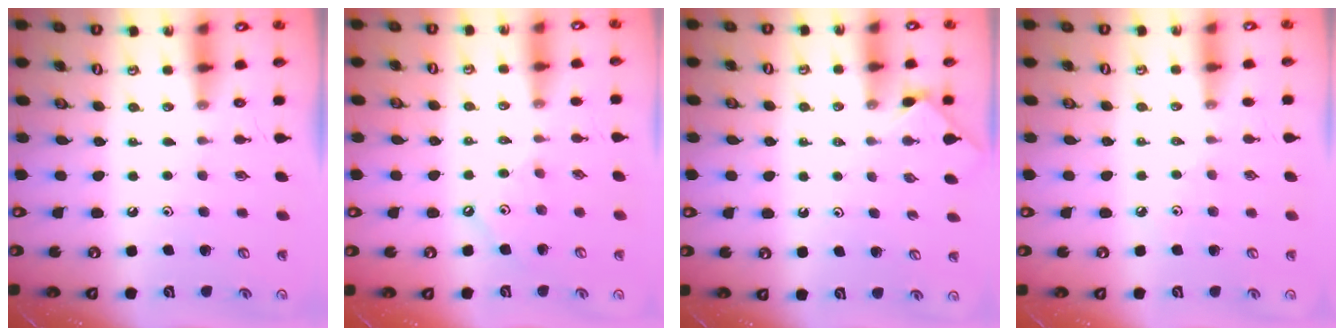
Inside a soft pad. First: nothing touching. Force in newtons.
{"total": 2.3, "press": 2.3, "slide": 0.2}
{"total": 3.0, "press": 2.9, "slide": 0.4}
{"total": 2.9, "press": 2.8, "slide": 0.5}